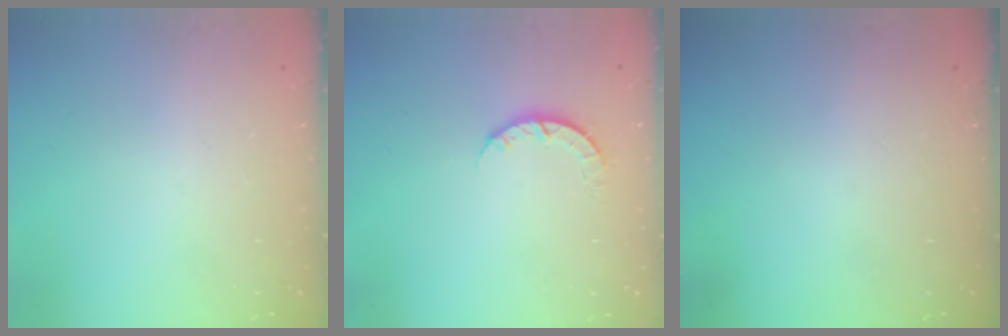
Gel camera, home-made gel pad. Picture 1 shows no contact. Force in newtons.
{"total": 3.4, "press": 3.4, "slide": 0.4}
{"total": 0.0}